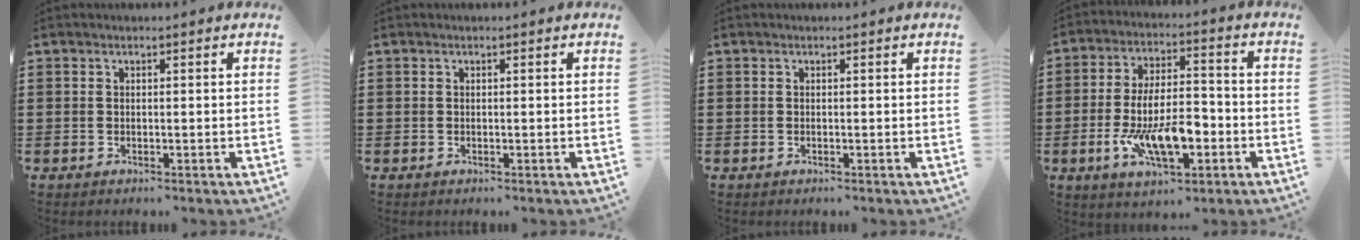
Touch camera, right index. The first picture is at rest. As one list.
[{"total": 0.0}, {"total": 0.0}, {"total": 11.5, "force": [-4.0, 4.6, 9.7], "torque": [-0.193, 0.004, -0.070]}]